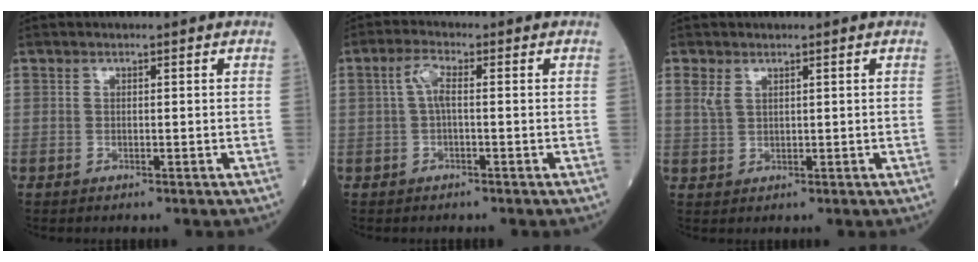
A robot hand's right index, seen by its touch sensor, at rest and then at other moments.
{"total": 3.1, "force": [0.2, 0.7, 3.0], "torque": [-0.063, 0.010, 0.004]}
{"total": 2.2, "force": [1.3, 1.1, 1.3], "torque": [-0.035, 0.009, 0.037]}